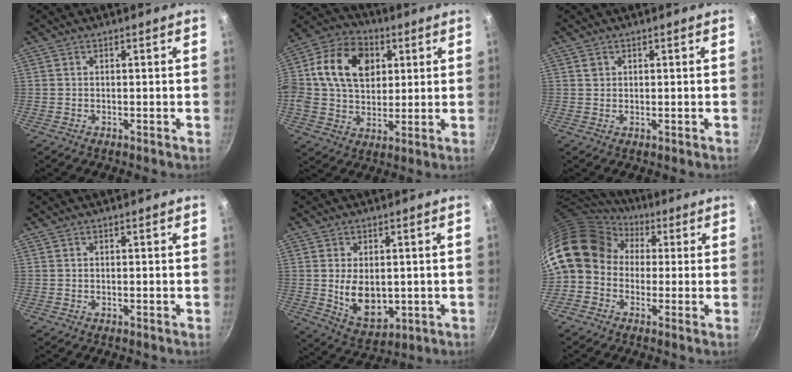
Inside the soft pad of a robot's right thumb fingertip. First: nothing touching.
{"total": 17.4, "force": [3.9, 12.7, 11.1], "torque": [-0.175, 0.015, 0.051]}
{"total": 1.2, "force": [0.5, 1.0, 0.4], "torque": [-0.002, -0.003, 0.006]}
{"total": 0.0}
{"total": 9.2, "force": [0.0, 5.9, 7.1], "torque": [-0.103, -0.018, 0.020]}
{"total": 14.7, "force": [1.9, 12.2, 8.0], "torque": [-0.134, 0.032, 0.010]}